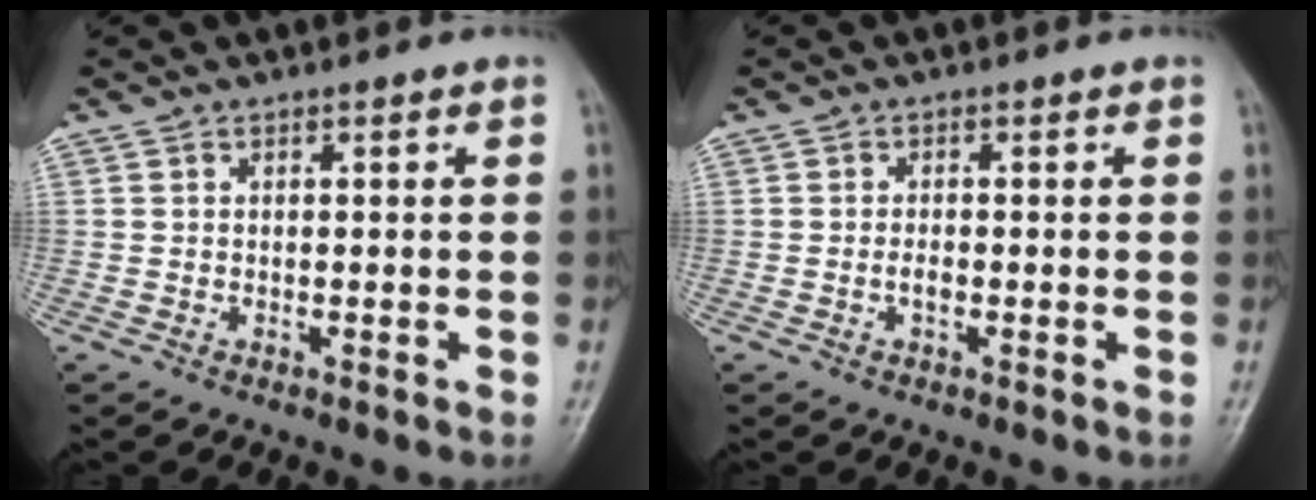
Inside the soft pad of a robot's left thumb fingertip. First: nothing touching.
{"total": 1.5, "force": [-0.4, 0.8, 1.2], "torque": [-0.021, 0.001, -0.010]}